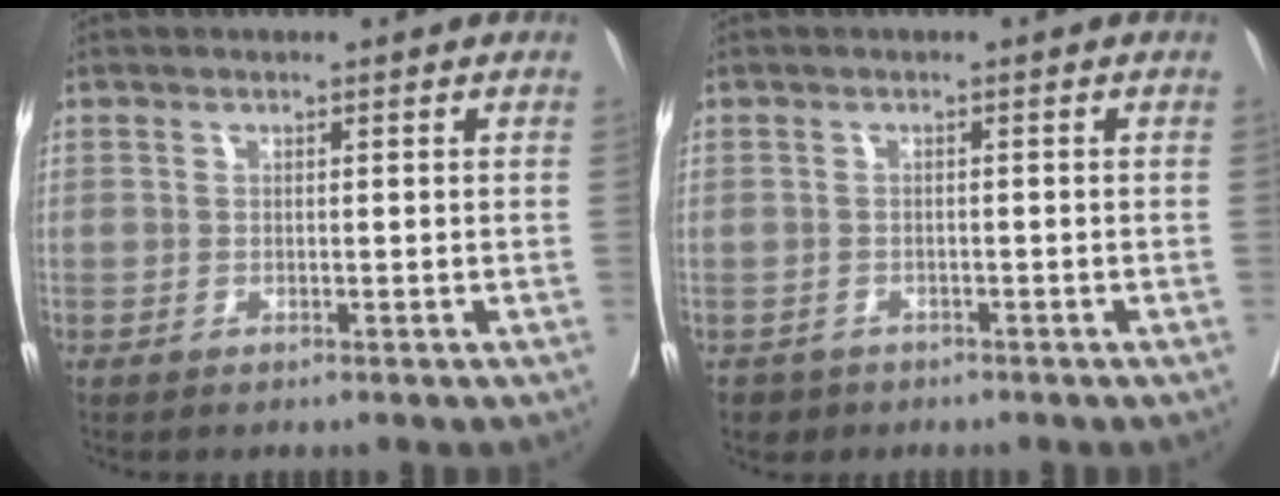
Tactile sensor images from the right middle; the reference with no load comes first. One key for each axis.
{"total": 2.2, "fx": -1.6, "fy": 1.6, "fz": -0.1, "tx": -0.004, "ty": 0.005, "tz": -0.026}